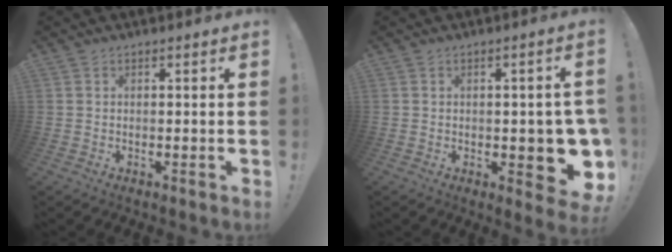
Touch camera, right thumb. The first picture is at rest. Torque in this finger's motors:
{"motor_torque": [0.16, 0.16, 0.66, -0.62, 0.01]}